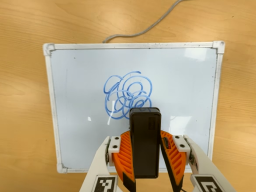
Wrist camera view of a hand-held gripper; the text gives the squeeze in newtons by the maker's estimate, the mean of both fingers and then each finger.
{"total": 4.9, "left": 4.4, "right": 5.4}